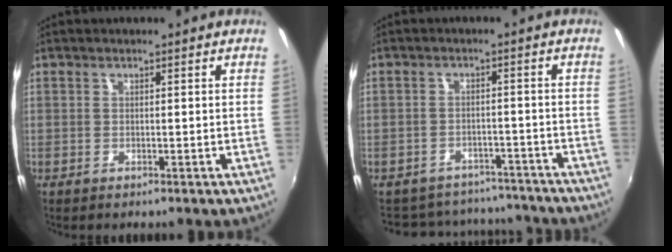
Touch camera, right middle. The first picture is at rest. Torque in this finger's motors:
{"motor_torque": [0.85, -1.29, -0.06, -0.04]}